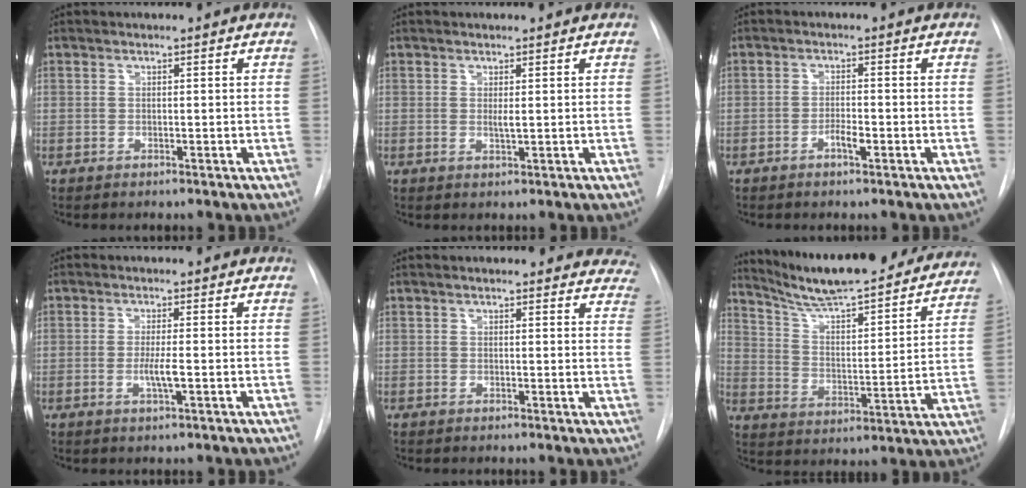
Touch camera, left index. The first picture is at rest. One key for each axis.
{"total": 1.4, "fx": -1.2, "fy": -0.2, "fz": 0.7, "tx": -0.017, "ty": -0.007, "tz": -0.015}
{"total": 3.0, "fx": -2.6, "fy": 0.1, "fz": 1.4, "tx": -0.023, "ty": -0.003, "tz": -0.042}
{"total": 3.1, "fx": -2.1, "fy": -0.2, "fz": 2.3, "tx": -0.049, "ty": -0.010, "tz": -0.033}
{"total": 11.9, "fx": 10.9, "fy": 3.5, "fz": 3.2, "tx": -0.001, "ty": -0.011, "tz": 0.093}
{"total": 25.6, "fx": 22.6, "fy": 4.0, "fz": 11.5, "tx": -0.172, "ty": -0.041, "tz": 0.306}